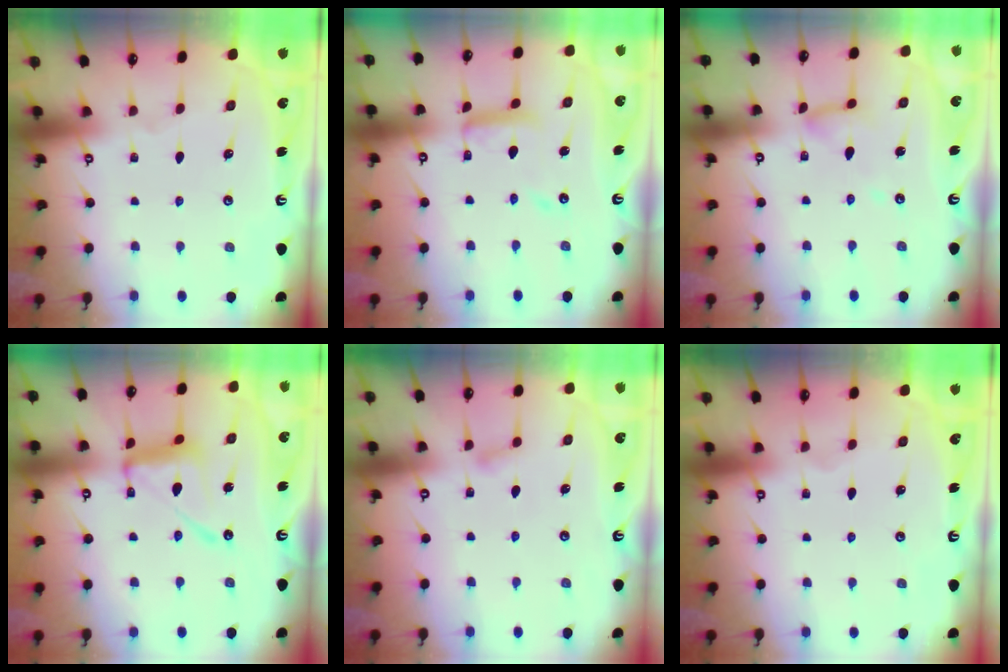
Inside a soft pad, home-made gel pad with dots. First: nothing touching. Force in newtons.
{"total": 12.3, "press": 12.2, "slide": 1.1}
{"total": 8.6, "press": 8.6, "slide": 0.6}
{"total": 12.6, "press": 12.6, "slide": 1.0}
{"total": 4.5, "press": 4.5, "slide": 0.5}
{"total": 0.0}